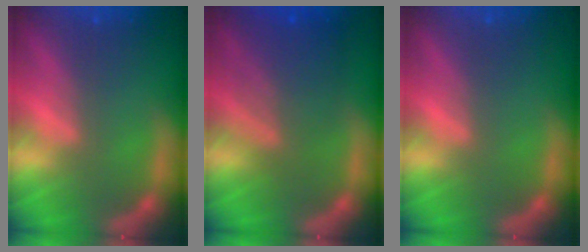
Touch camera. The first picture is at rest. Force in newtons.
{"total": 6.1}
{"total": 0.0}